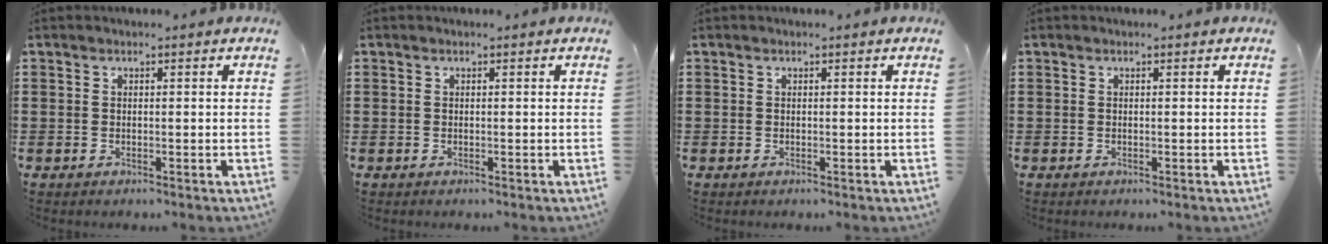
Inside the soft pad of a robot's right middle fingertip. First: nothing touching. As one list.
[{"total": 0.0}, {"total": 0.0}, {"total": 0.0}]